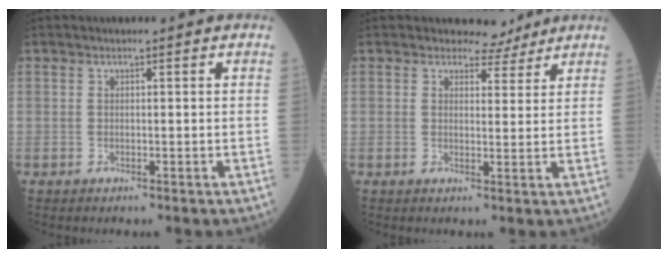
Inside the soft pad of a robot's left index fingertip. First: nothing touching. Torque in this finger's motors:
{"motor_torque": [0.35, -0.21, 0.09, -0.01]}